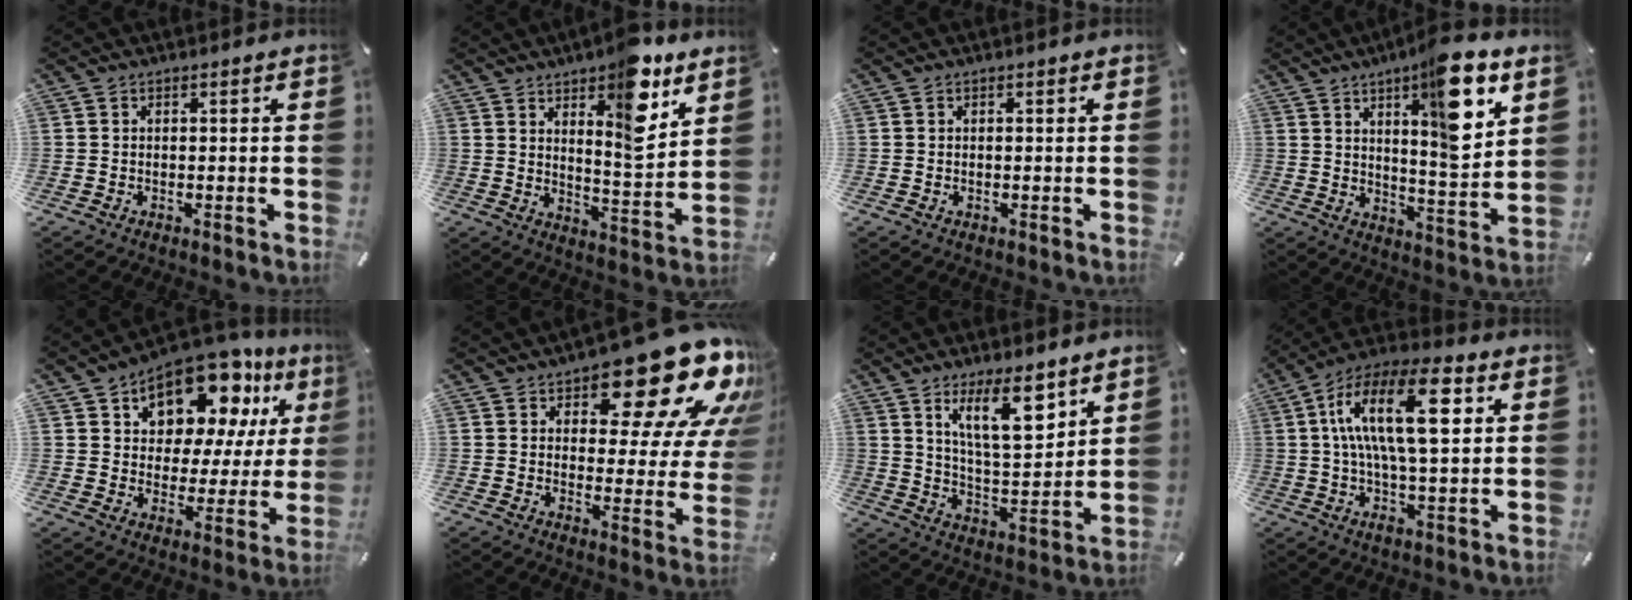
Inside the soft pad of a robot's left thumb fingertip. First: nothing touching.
{"total": 13.3, "force": [8.7, 4.7, 9.0], "torque": [-0.114, -0.062, 0.143]}
{"total": 0.0}
{"total": 15.7, "force": [8.6, 4.1, 12.4], "torque": [-0.165, -0.056, 0.129]}
{"total": 15.0, "force": [11.0, 8.0, 6.2], "torque": [-0.100, -0.094, 0.191]}
{"total": 21.1, "force": [14.5, 8.4, 12.8], "torque": [-0.163, -0.108, 0.239]}
{"total": 14.2, "force": [8.9, 4.9, 9.9], "torque": [-0.165, -0.043, 0.152]}
{"total": 19.0, "force": [4.8, 7.3, 16.9], "torque": [-0.328, -0.010, 0.067]}